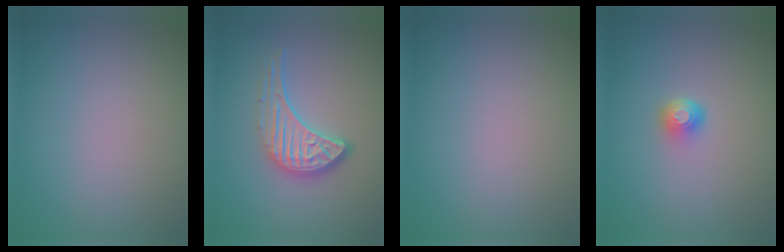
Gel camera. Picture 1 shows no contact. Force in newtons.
{"total": 4.3, "press": 3.2, "slide": 2.8}
{"total": 0.0}
{"total": 1.6, "press": 1.2, "slide": 1.1}